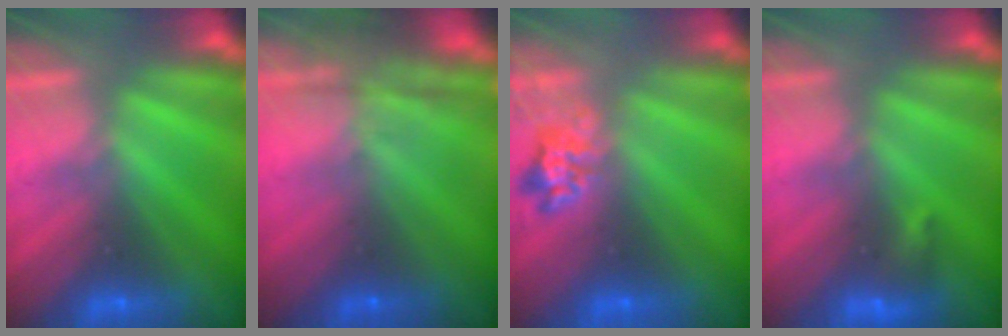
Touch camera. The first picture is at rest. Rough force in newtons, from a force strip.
{"total": 7.8}
{"total": 2.3}
{"total": 2.8}